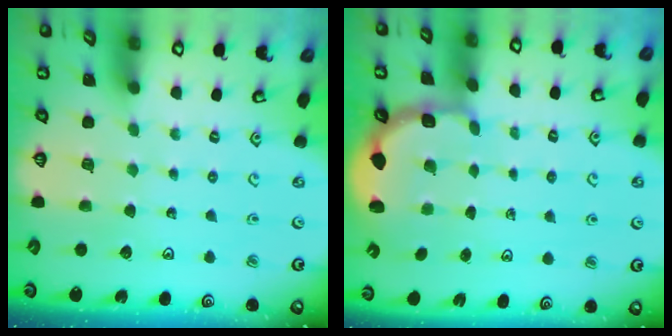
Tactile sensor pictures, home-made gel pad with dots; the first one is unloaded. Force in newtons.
{"total": 2.7, "press": 2.4, "slide": 1.4}